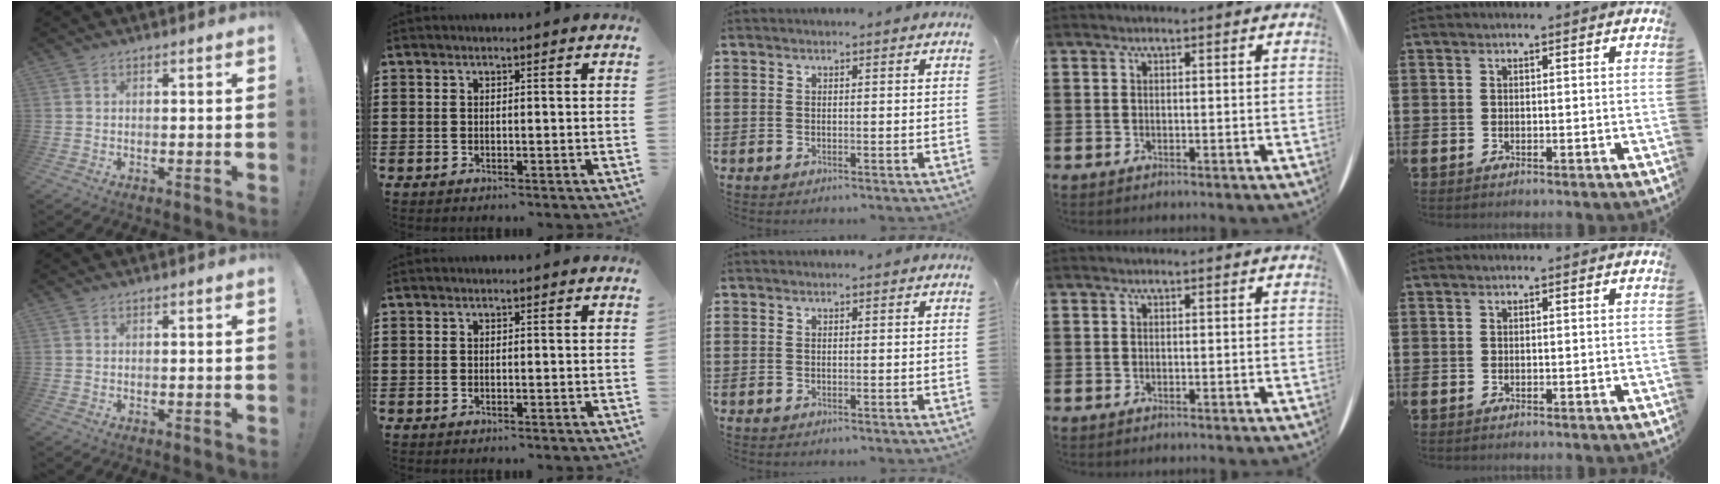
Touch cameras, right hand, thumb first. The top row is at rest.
{}